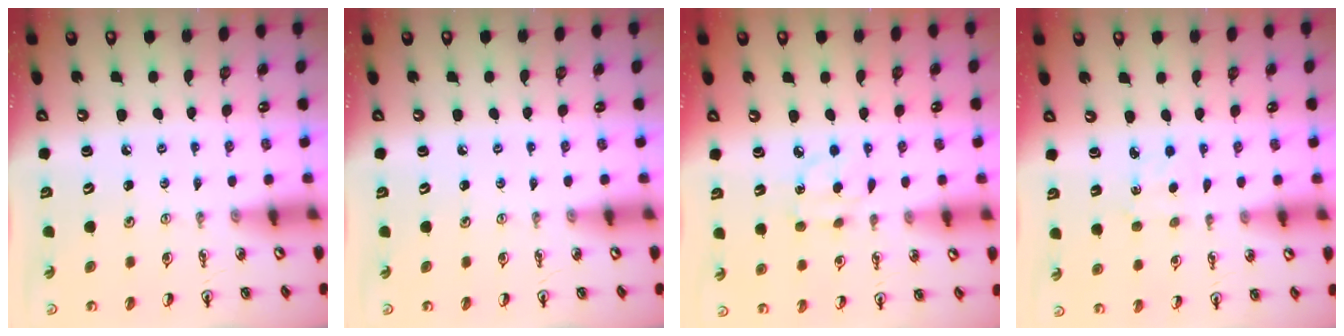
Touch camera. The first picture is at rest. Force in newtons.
{"total": 0.0}
{"total": 7.3, "press": 7.3, "slide": 0.7}
{"total": 1.6, "press": 1.6, "slide": 0.3}